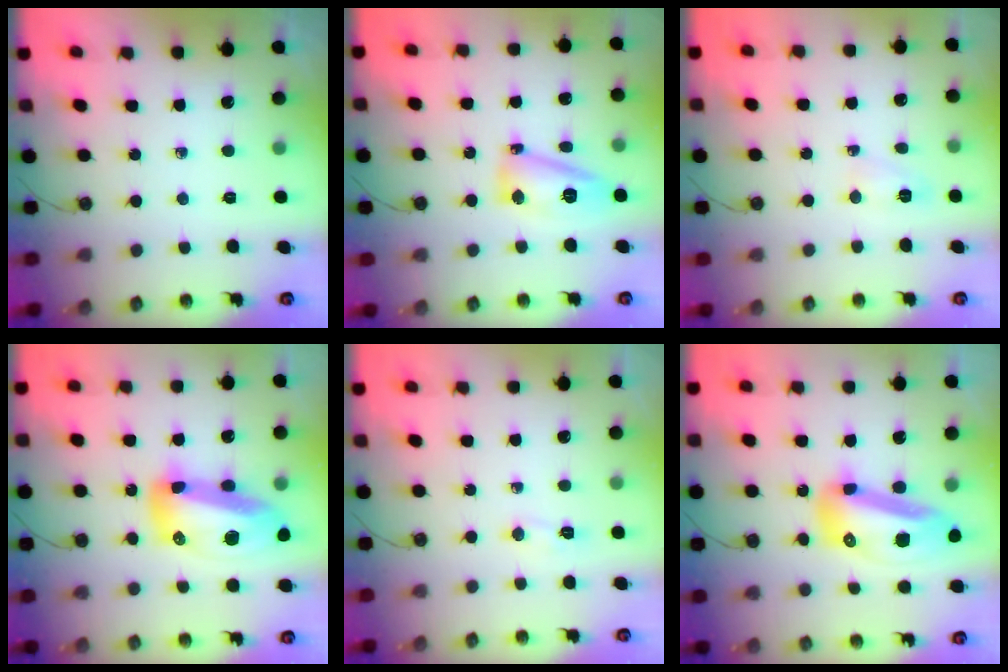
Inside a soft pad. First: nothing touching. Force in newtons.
{"total": 12.0, "press": 12.0, "slide": 1.2}
{"total": 3.7, "press": 3.7, "slide": 0.4}
{"total": 18.8, "press": 18.7, "slide": 1.8}
{"total": 5.3, "press": 5.0, "slide": 1.7}
{"total": 16.7, "press": 16.6, "slide": 2.1}